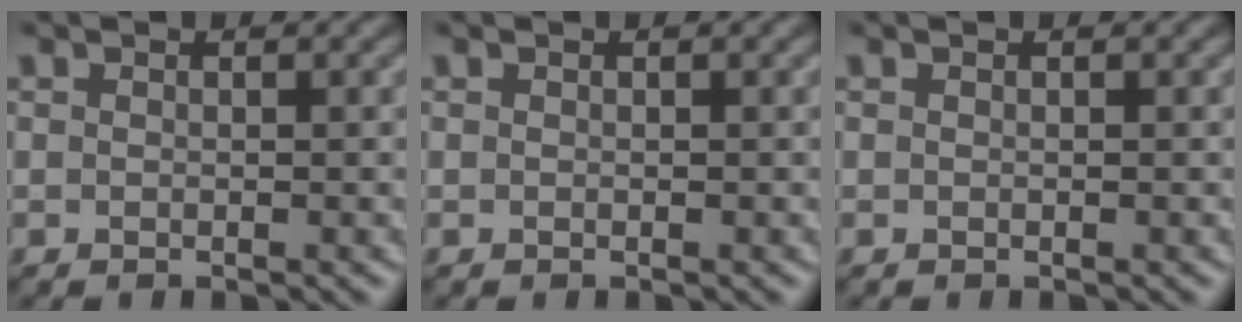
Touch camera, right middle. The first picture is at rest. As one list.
[{"total": 0.0}, {"total": 0.0}]